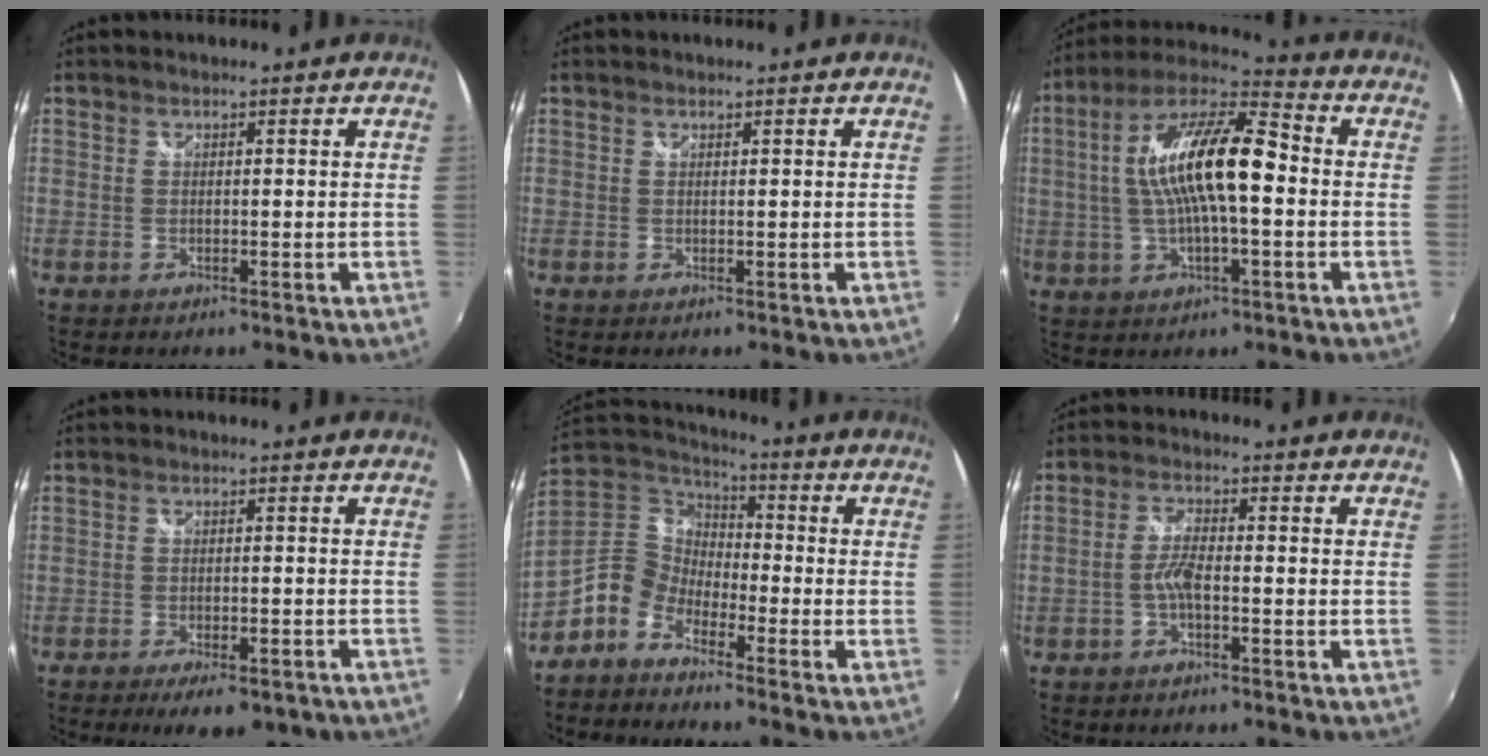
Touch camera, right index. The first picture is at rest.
{"total": 0.0}
{"total": 16.8, "force": [0.3, 5.0, 16.1], "torque": [-0.298, 0.018, -0.005]}
{"total": 9.2, "force": [-6.6, 3.2, 5.6], "torque": [-0.115, -0.024, -0.089]}
{"total": 9.3, "force": [-5.2, 6.2, 4.5], "torque": [-0.080, 0.013, -0.119]}
{"total": 3.4, "force": [-1.4, 0.7, 3.0], "torque": [-0.069, 0.007, -0.028]}